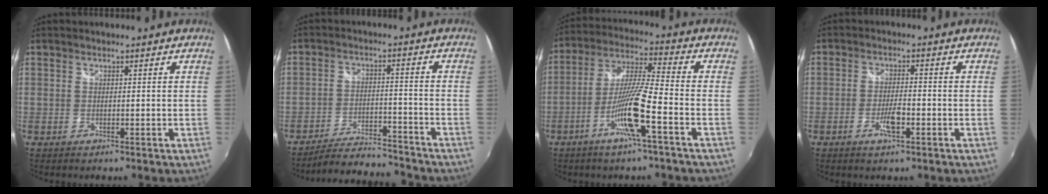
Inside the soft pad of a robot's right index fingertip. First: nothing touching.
{"total": 11.1, "force": [-10.6, 1.8, 2.8], "torque": [-0.077, 0.007, -0.157]}
{"total": 11.6, "force": [-5.3, -0.1, 10.3], "torque": [-0.208, -0.002, -0.104]}
{"total": 4.5, "force": [-1.9, 1.2, 3.8], "torque": [-0.080, -0.003, -0.036]}